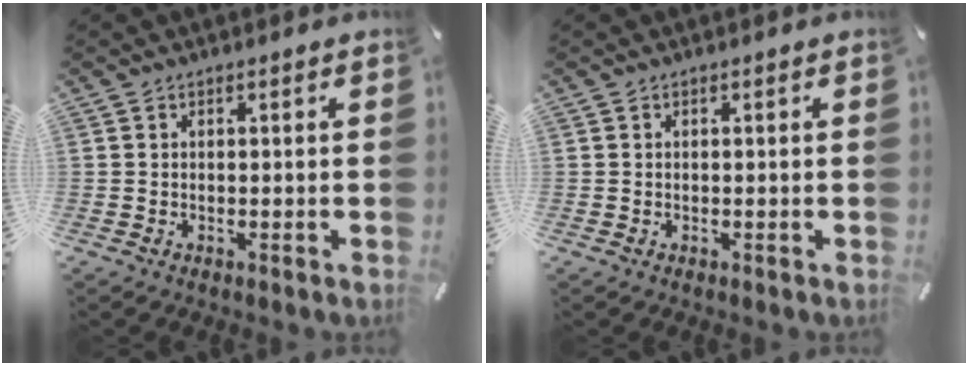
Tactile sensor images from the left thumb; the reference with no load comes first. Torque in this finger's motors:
{"motor_torque": [0.08, 0.14, -0.08, 0.01, 0.00]}